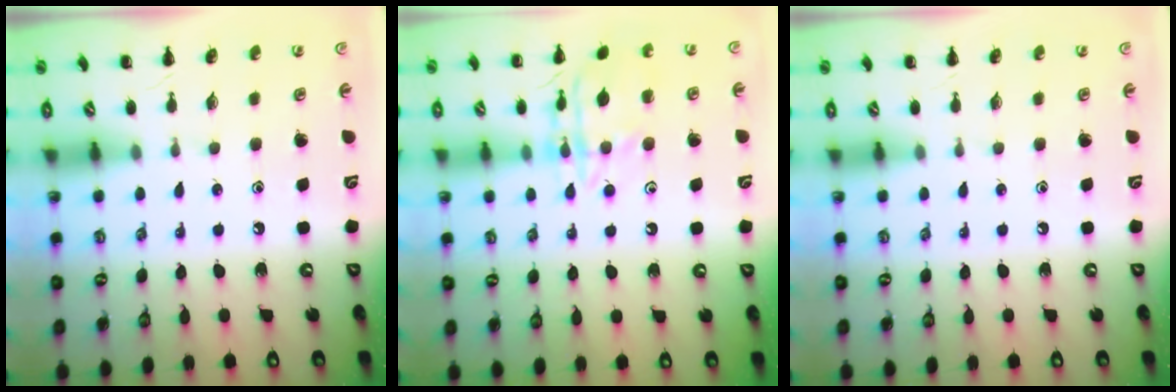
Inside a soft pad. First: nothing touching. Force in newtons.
{"total": 14.8, "press": 14.7, "slide": 1.1}
{"total": 0.0}